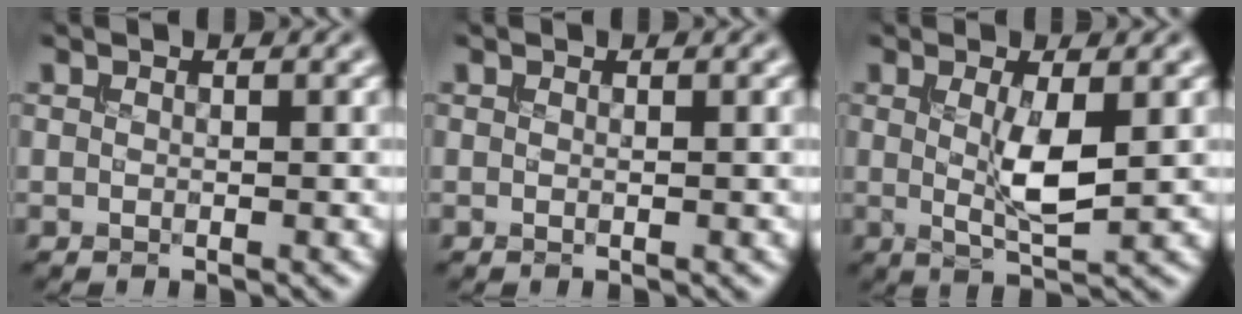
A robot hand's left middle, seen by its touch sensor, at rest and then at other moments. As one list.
[{"total": 0.0}, {"total": 3.8, "force": [0.2, 0.8, 3.7], "torque": [-0.070, -0.010, 0.007]}]